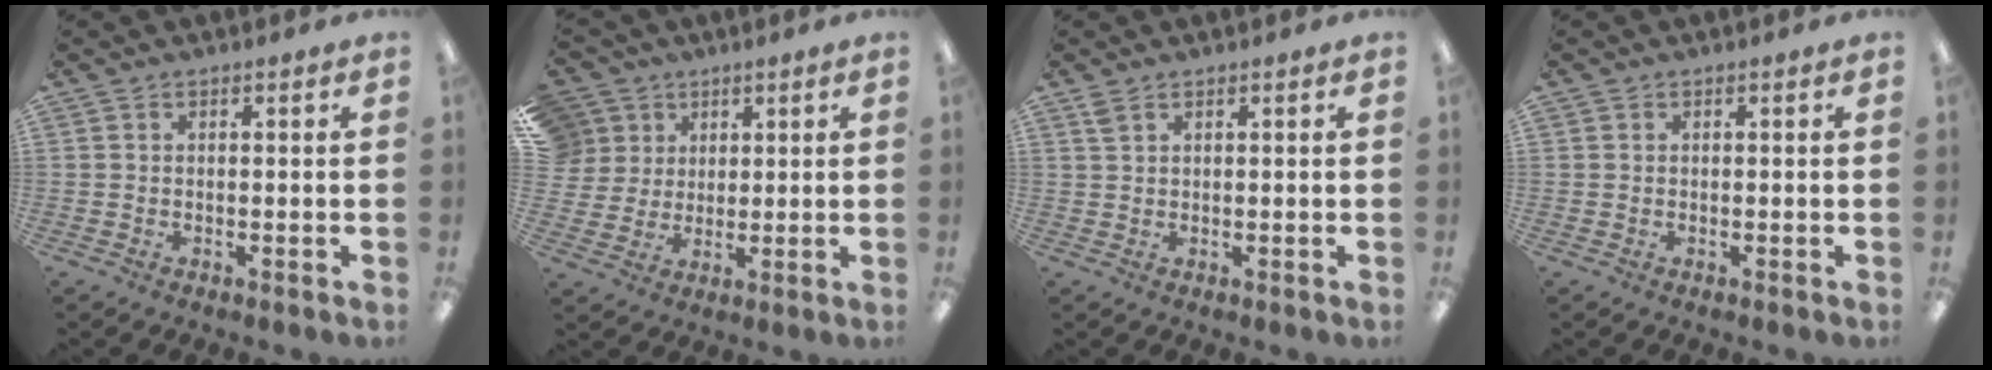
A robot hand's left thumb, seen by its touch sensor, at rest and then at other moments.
{"total": 7.8, "force": [3.6, 6.9, 0.1], "torque": [-0.016, -0.019, 0.072]}
{"total": 1.6, "force": [1.2, 0.7, 0.8], "torque": [-0.021, 0.000, 0.023]}
{"total": 0.0}